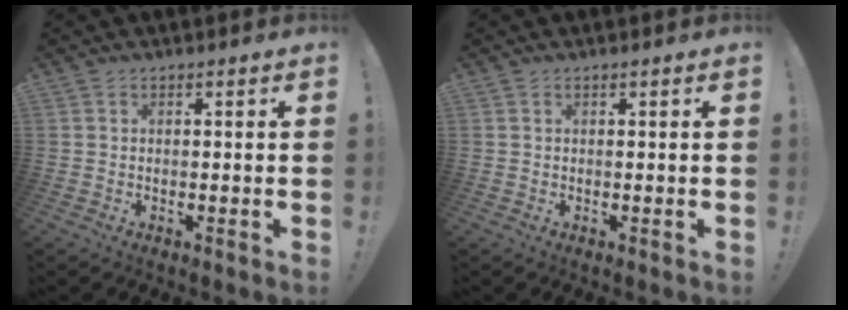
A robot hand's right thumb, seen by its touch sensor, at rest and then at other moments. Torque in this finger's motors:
{"motor_torque": [0.02, 0.01, 0.00, -0.01, 0.00]}